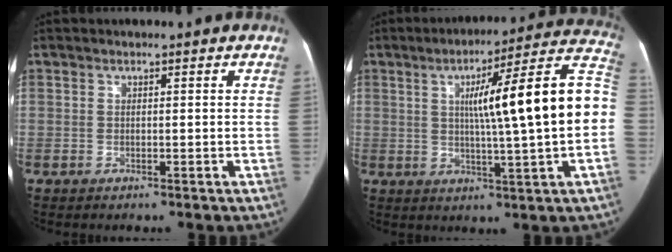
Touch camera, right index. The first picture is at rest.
{"total": 19.4, "force": [1.5, 0.0, 19.3], "torque": [-0.249, 0.034, 0.014]}